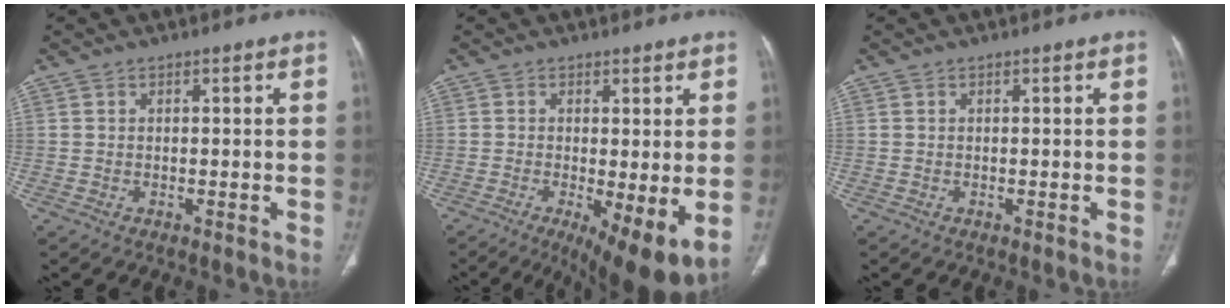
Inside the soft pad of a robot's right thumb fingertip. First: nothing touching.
{"total": 10.5, "force": [-2.2, 3.2, 9.8], "torque": [-0.154, -0.024, -0.025]}
{"total": 0.0}